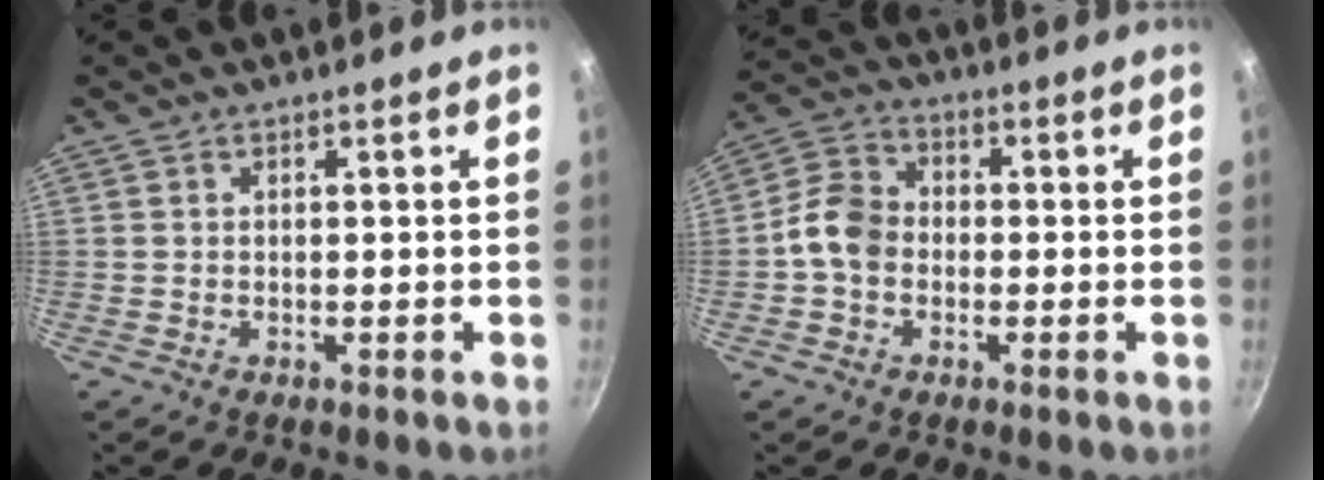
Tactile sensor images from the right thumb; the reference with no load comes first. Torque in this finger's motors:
{"motor_torque": [1.01, 1.25, 0.55, -0.46, 0.05]}